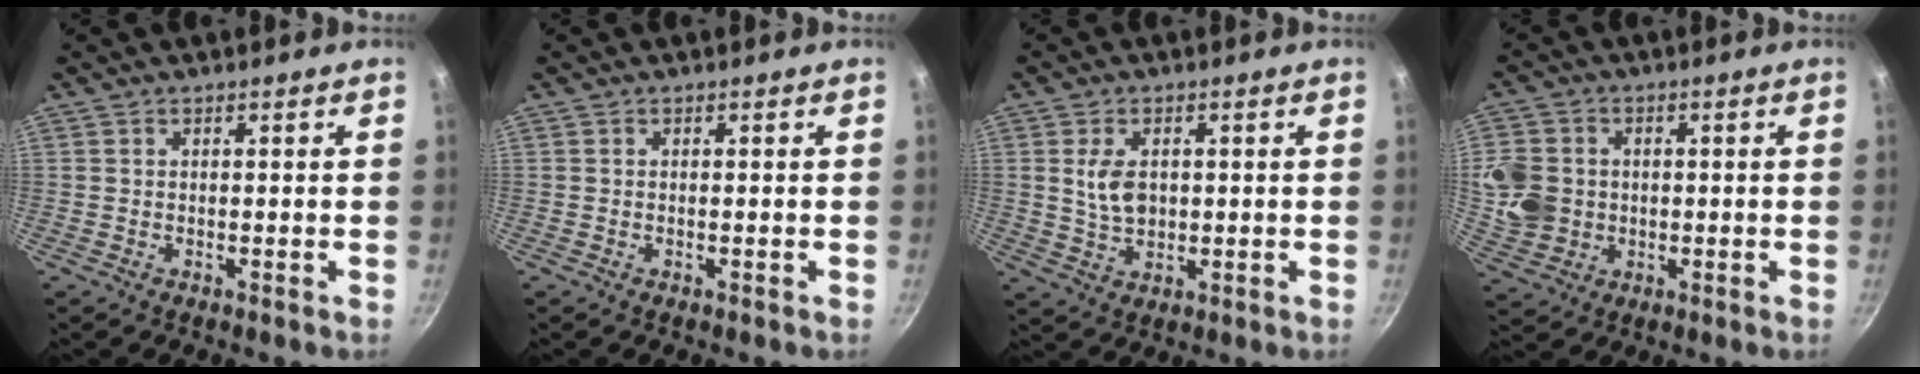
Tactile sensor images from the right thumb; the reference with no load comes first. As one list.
[{"total": 0.0}, {"total": 4.6, "force": [1.0, 3.1, 3.2], "torque": [-0.048, -0.007, 0.022]}, {"total": 9.7, "force": [0.1, 8.5, 4.6], "torque": [-0.076, 0.000, 0.003]}]